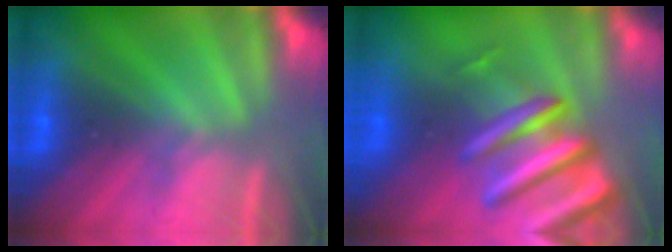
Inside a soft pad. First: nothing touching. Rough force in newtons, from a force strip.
{"total": 9.6}